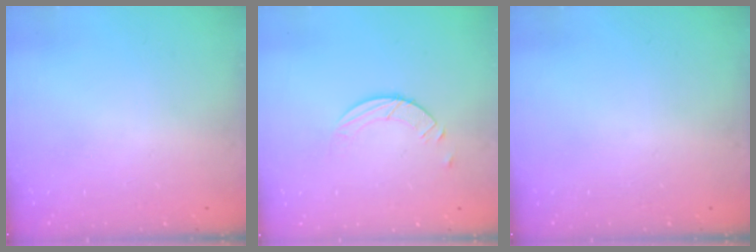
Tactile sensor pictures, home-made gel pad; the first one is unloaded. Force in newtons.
{"total": 3.8, "press": 3.7, "slide": 0.4}
{"total": 0.0}